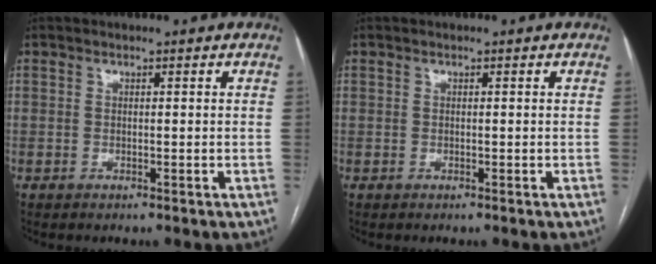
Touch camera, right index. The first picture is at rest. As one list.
[{"total": 0.0}]